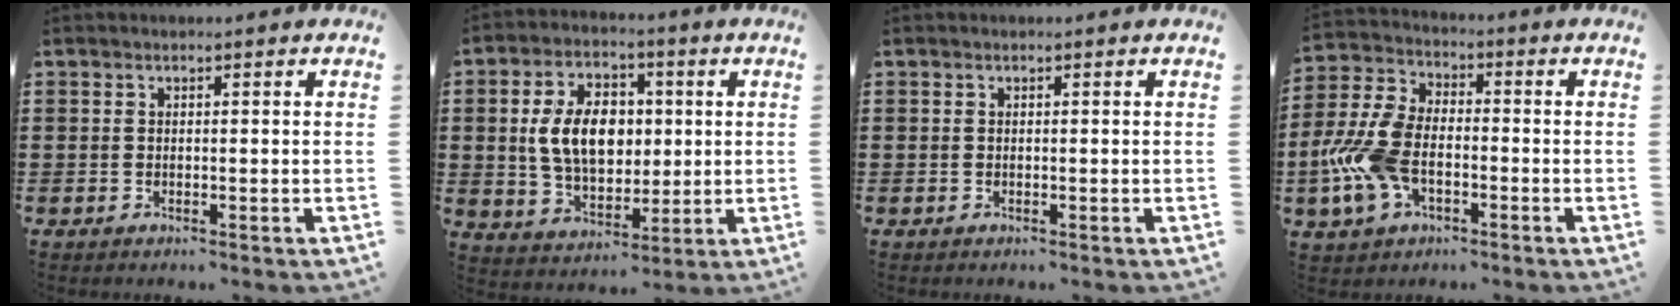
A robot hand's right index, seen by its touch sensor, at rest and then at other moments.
{"total": 10.3, "force": [1.0, 6.9, 7.6], "torque": [-0.160, 0.013, 0.013]}
{"total": 0.0}
{"total": 9.5, "force": [-2.7, 5.4, 7.3], "torque": [-0.195, -0.006, -0.057]}